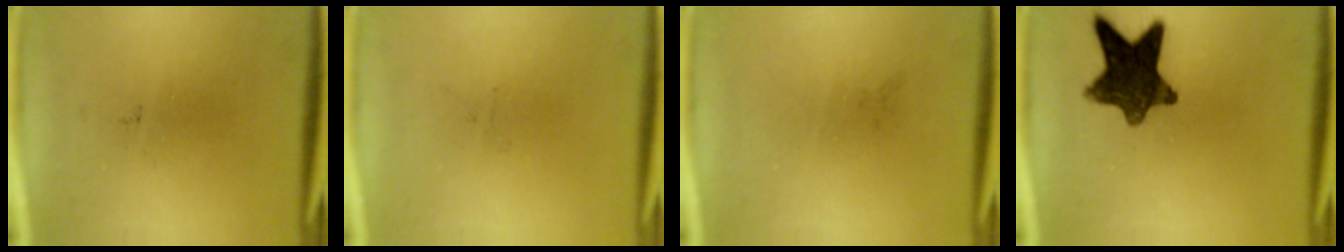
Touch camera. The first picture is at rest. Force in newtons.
{"total": 0.0}
{"total": 0.0}
{"total": 11.3}